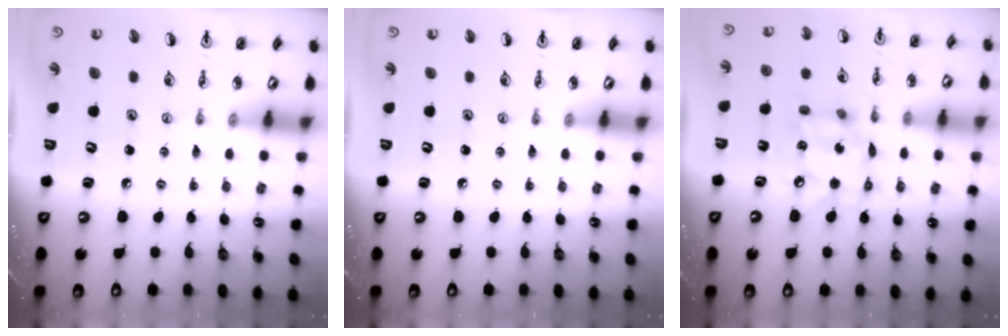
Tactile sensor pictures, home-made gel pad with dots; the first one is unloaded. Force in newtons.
{"total": 0.0}
{"total": 12.1, "press": 12.1, "slide": 1.1}